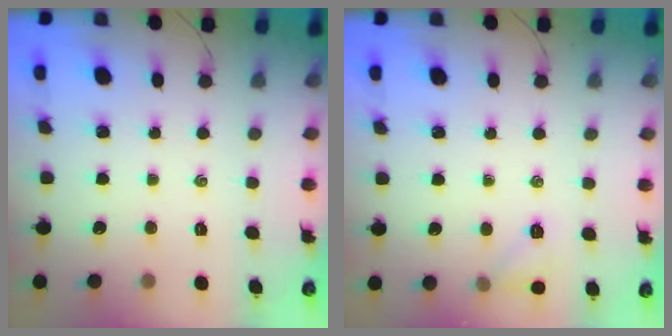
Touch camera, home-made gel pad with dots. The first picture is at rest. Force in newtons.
{"total": 6.6, "press": 6.4, "slide": 1.7}